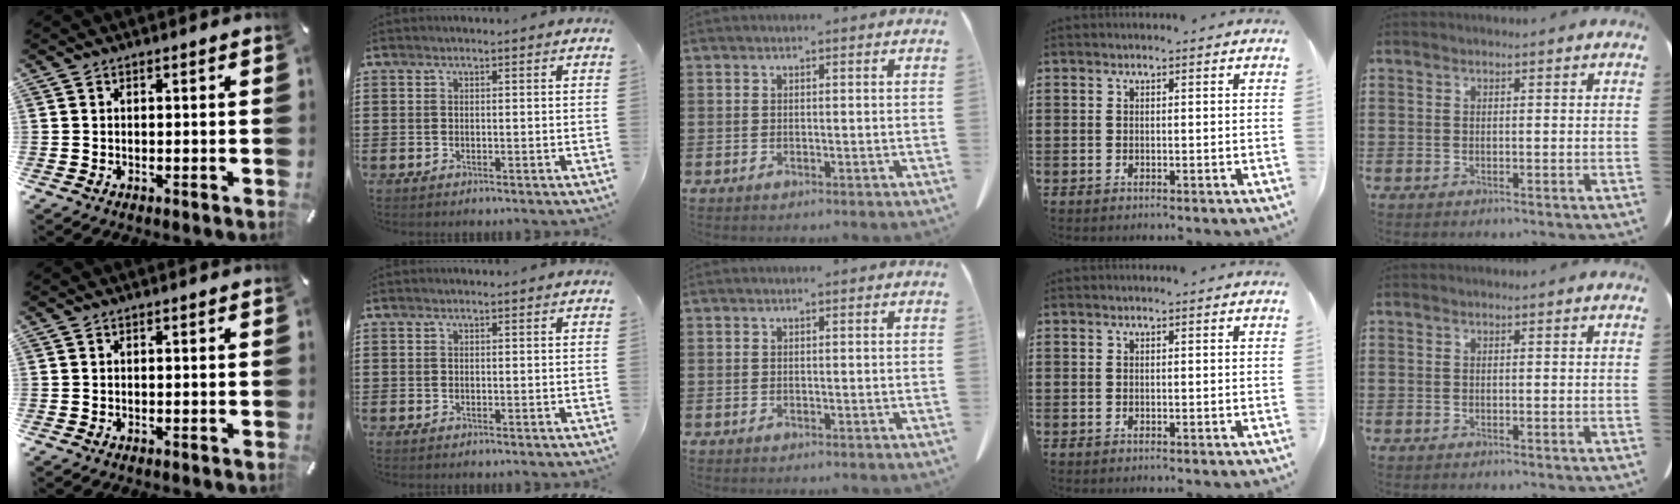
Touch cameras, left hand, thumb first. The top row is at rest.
{}